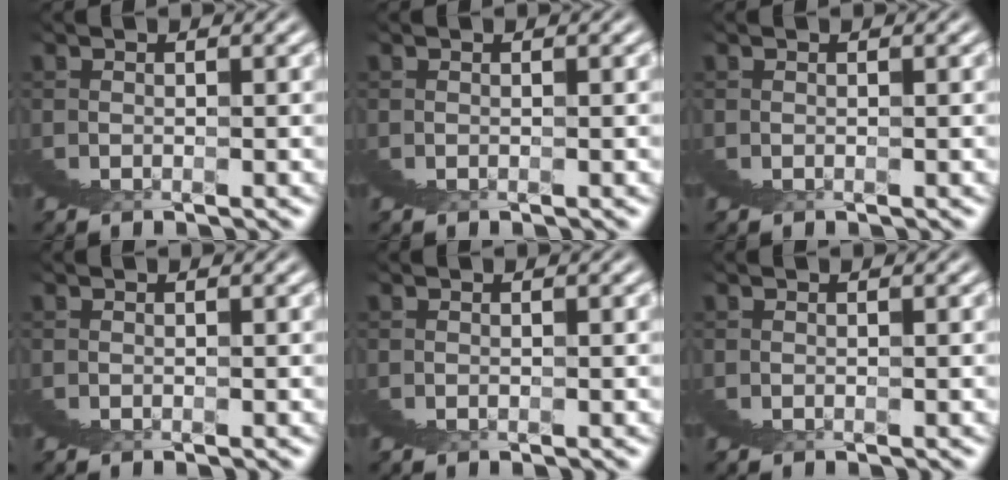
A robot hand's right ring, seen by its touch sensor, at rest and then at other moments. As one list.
[{"total": 0.0}, {"total": 0.0}, {"total": 0.0}, {"total": 0.0}, {"total": 0.0}]